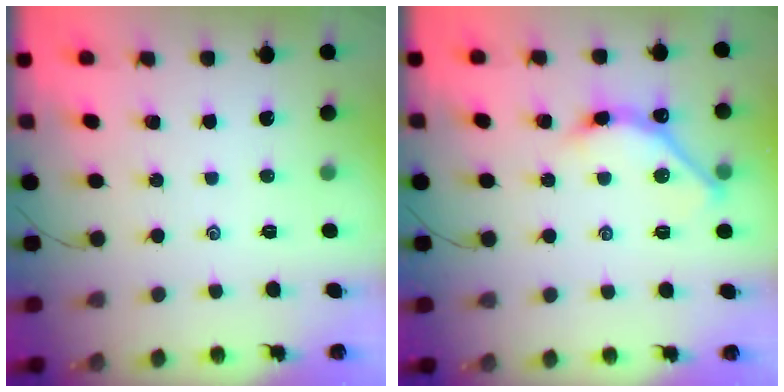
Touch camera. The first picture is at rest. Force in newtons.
{"total": 7.4, "press": 7.4, "slide": 0.7}